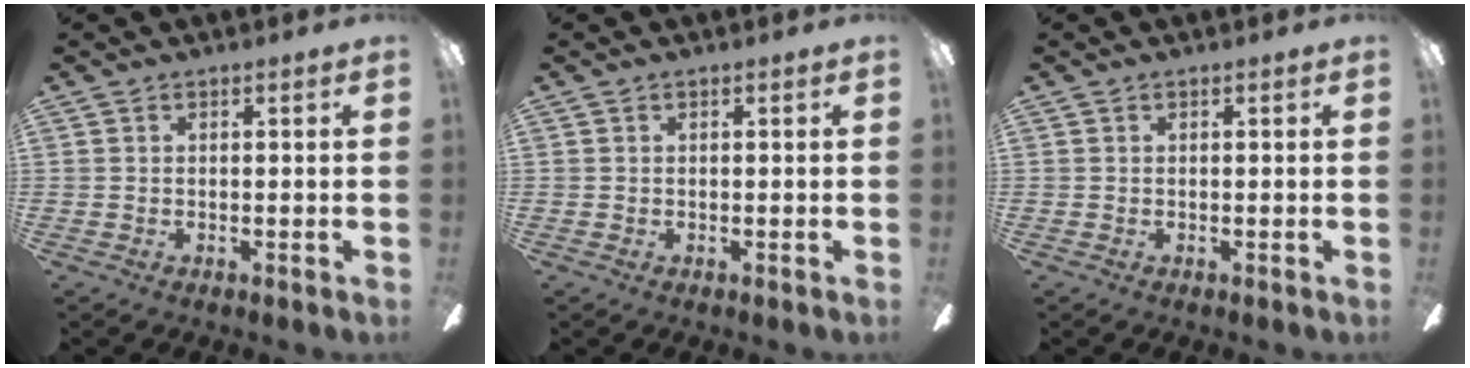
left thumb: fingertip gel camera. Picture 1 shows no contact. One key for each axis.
{"total": 0.0}
{"total": 0.0}